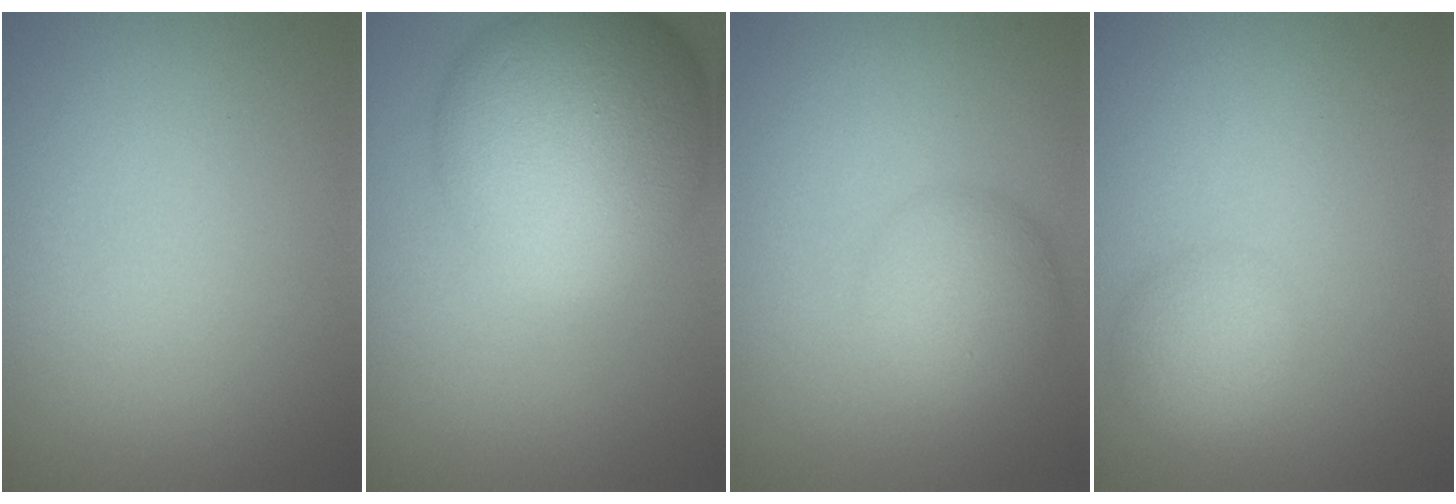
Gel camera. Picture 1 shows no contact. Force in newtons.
{"total": 12.4, "press": 12.4, "slide": 0.2}
{"total": 3.7, "press": 3.7, "slide": 0.2}
{"total": 2.8, "press": 2.8, "slide": 0.1}